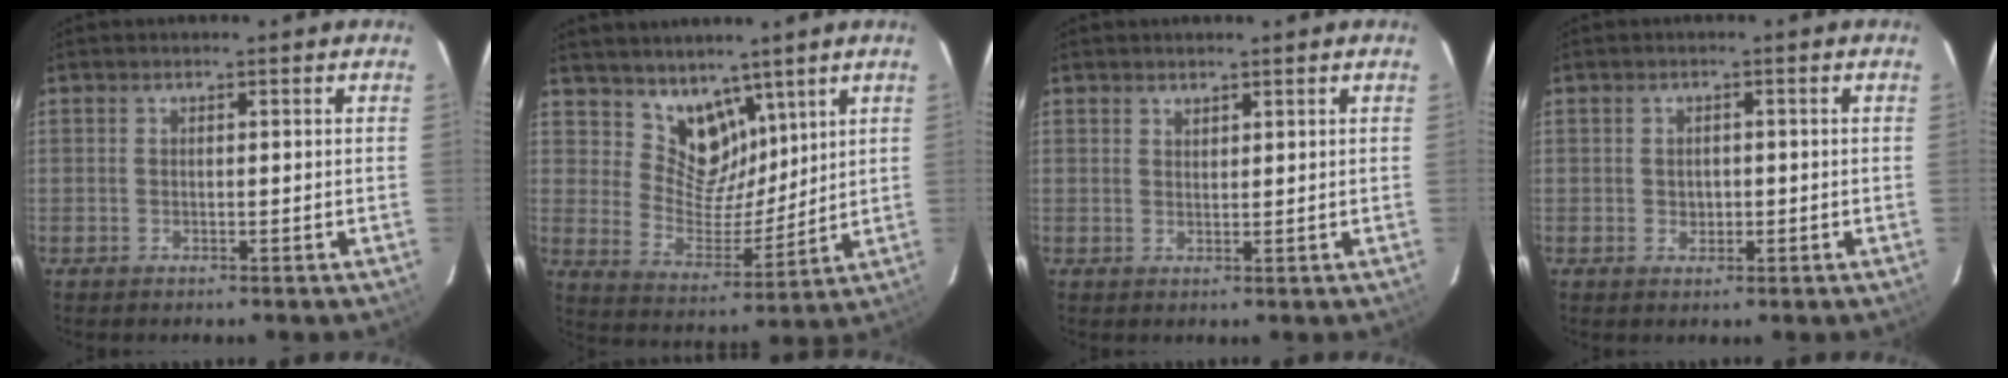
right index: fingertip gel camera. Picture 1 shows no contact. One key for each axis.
{"total": 9.9, "fx": 7.1, "fy": 6.1, "fz": 3.3, "tx": -0.052, "ty": -0.004, "tz": 0.141}
{"total": 1.2, "fx": 1.0, "fy": 0.5, "fz": 0.2, "tx": -0.003, "ty": 0.001, "tz": 0.019}
{"total": 2.0, "fx": -0.2, "fy": 1.8, "fz": 0.8, "tx": -0.010, "ty": 0.002, "tz": -0.002}